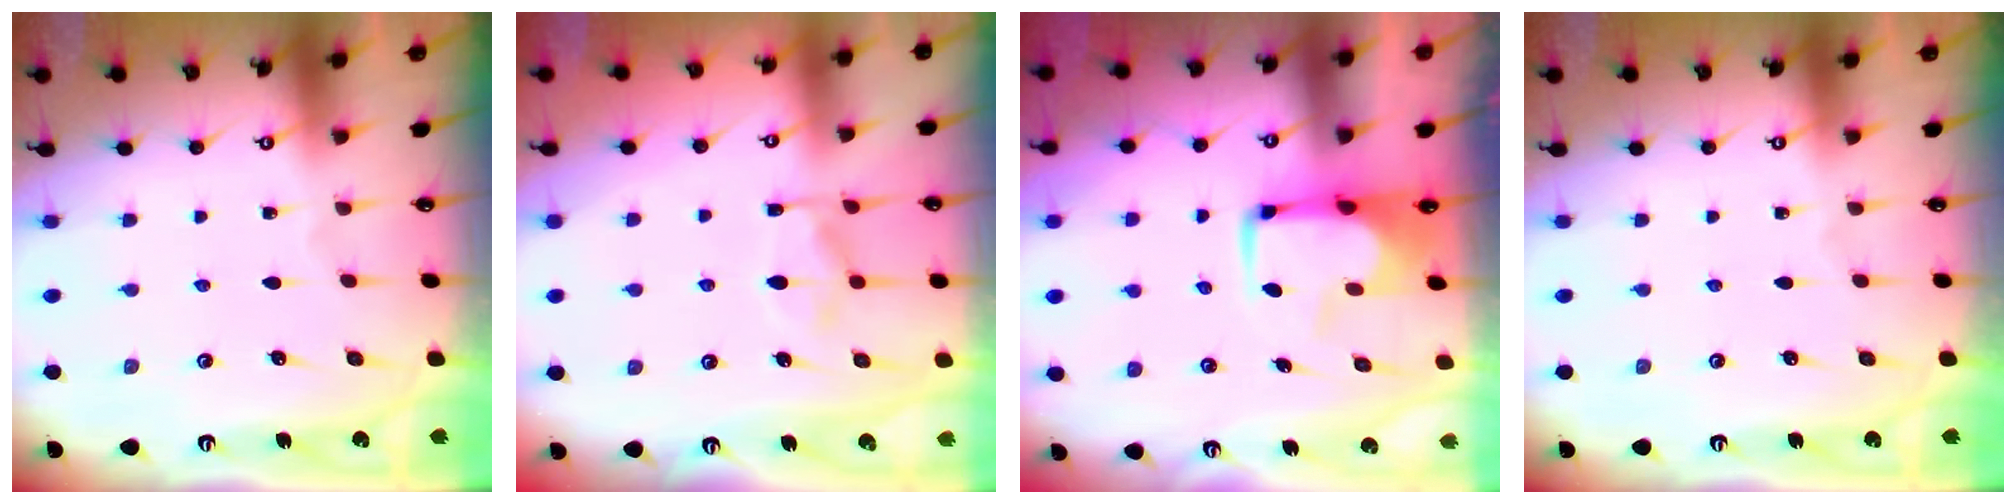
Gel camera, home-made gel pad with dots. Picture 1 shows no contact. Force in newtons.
{"total": 3.2, "press": 2.8, "slide": 1.7}
{"total": 0.8, "press": 0.5, "slide": 0.6}
{"total": 0.0}